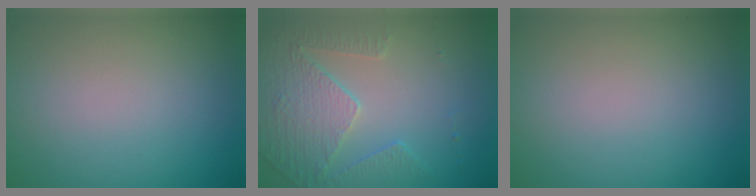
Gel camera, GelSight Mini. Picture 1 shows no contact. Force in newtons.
{"total": 4.1, "press": 3.4, "slide": 2.2}
{"total": 0.0}